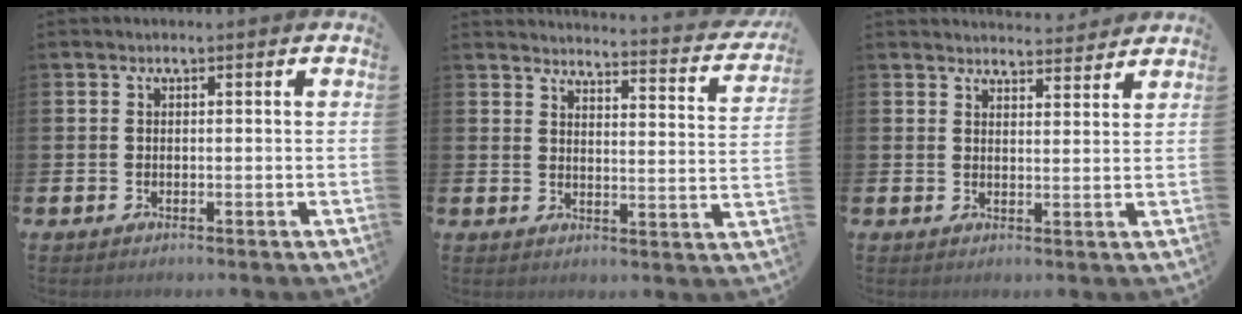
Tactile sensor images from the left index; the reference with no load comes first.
{"total": 3.6, "force": [3.6, 0.0, 0.7], "torque": [-0.011, -0.043, 0.053]}
{"total": 3.7, "force": [3.7, 0.2, -0.1], "torque": [0.008, -0.028, 0.065]}